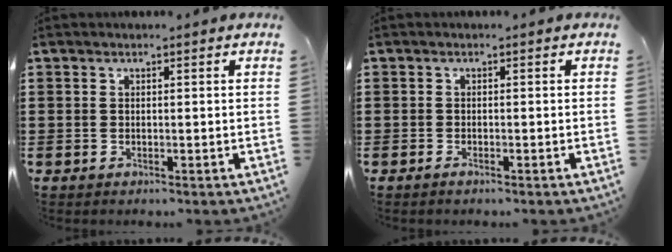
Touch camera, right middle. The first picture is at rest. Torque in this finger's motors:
{"motor_torque": [0.00, -0.02, -0.02, -0.01]}